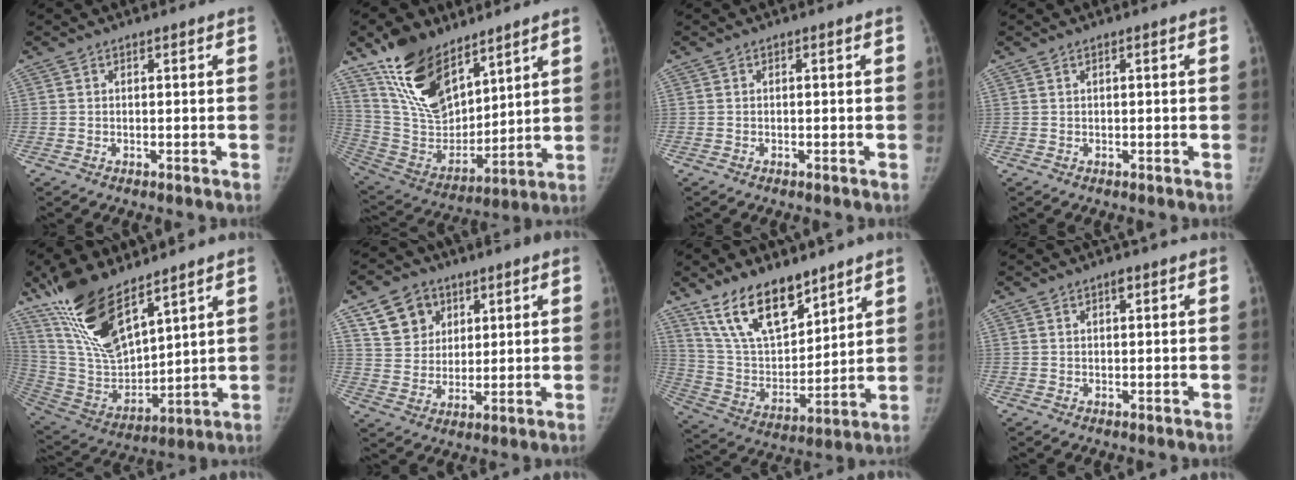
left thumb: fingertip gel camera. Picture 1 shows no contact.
{"total": 20.2, "force": [13.2, 10.5, 11.2], "torque": [-0.161, -0.064, 0.258]}
{"total": 0.0}
{"total": 0.0}
{"total": 19.7, "force": [13.1, 7.4, 12.7], "torque": [-0.219, -0.065, 0.261]}
{"total": 9.8, "force": [5.0, 7.9, 3.0], "torque": [-0.021, -0.019, 0.094]}
{"total": 16.8, "force": [11.8, 7.4, 9.4], "torque": [-0.126, -0.065, 0.230]}
{"total": 0.9, "force": [0.6, 0.5, 0.5], "torque": [-0.001, -0.003, 0.007]}